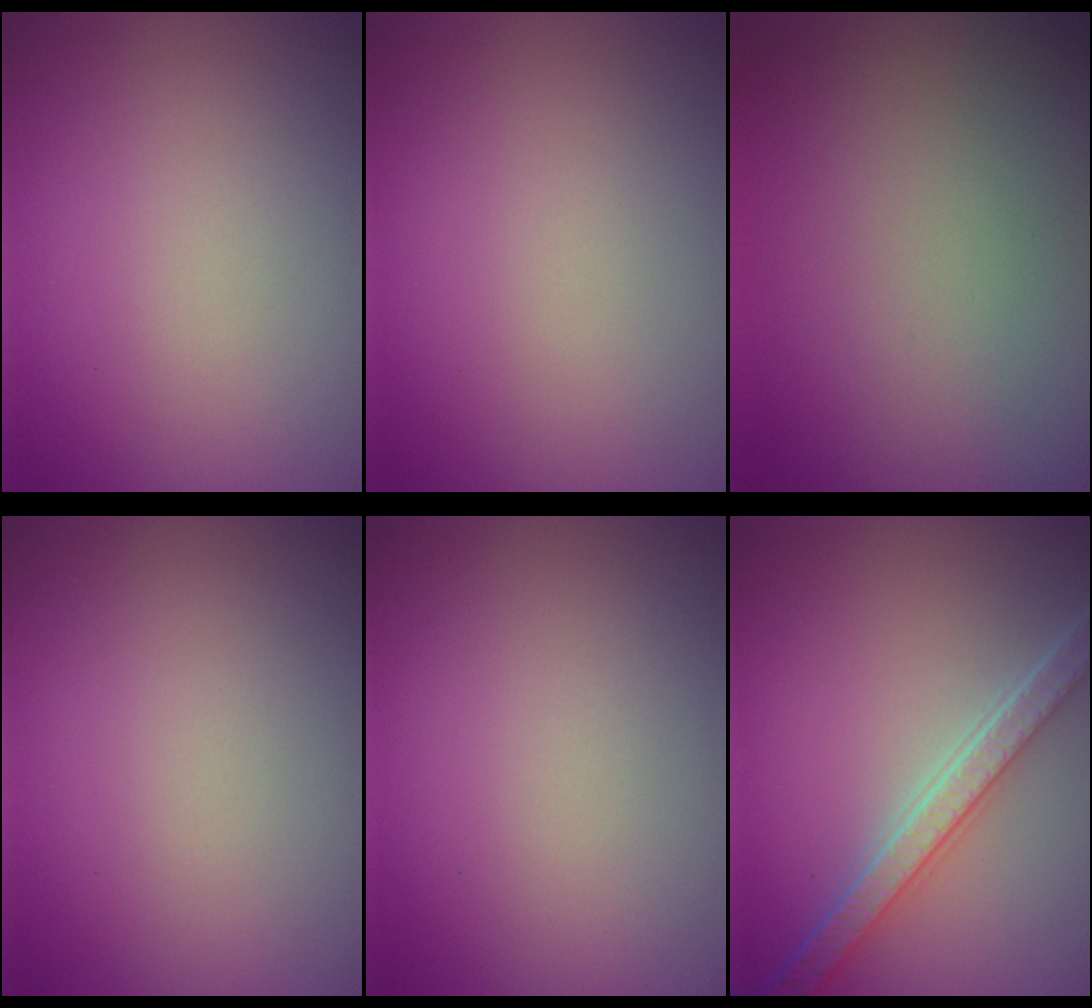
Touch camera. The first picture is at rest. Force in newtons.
{"total": 0.0}
{"total": 0.0}
{"total": 0.0}
{"total": 0.0}
{"total": 5.0, "press": 3.9, "slide": 3.2}